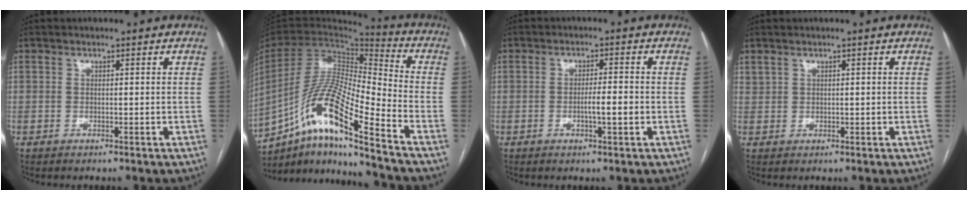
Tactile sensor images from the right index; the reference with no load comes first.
{"total": 17.8, "force": [-11.3, 0.8, 13.7], "torque": [-0.282, -0.007, -0.207]}
{"total": 3.7, "force": [-0.9, 0.3, 3.6], "torque": [-0.061, -0.001, -0.014]}
{"total": 1.2, "force": [1.0, 0.5, 0.3], "torque": [-0.007, 0.005, 0.023]}